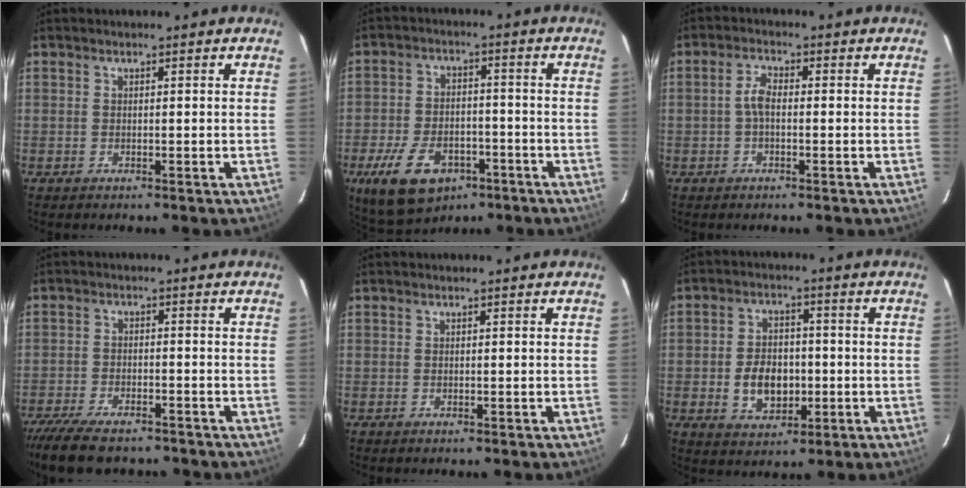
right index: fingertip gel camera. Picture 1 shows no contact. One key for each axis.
{"total": 14.5, "fx": -8.2, "fy": 8.2, "fz": 8.8, "tx": -0.196, "ty": -0.011, "tz": -0.128}
{"total": 2.7, "fx": -0.4, "fy": 1.0, "fz": 2.5, "tx": -0.054, "ty": 0.007, "tz": -0.009}
{"total": 12.3, "fx": -10.3, "fy": 3.5, "fz": 5.7, "tx": -0.133, "ty": -0.034, "tz": -0.174}
{"total": 0.0}
{"total": 8.6, "fx": -1.7, "fy": 6.1, "fz": 5.8, "tx": -0.116, "ty": 0.010, "tz": -0.018}